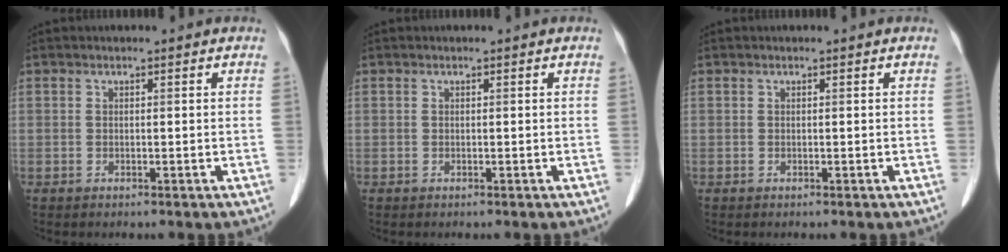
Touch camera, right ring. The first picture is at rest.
{"total": 0.0}
{"total": 0.0}